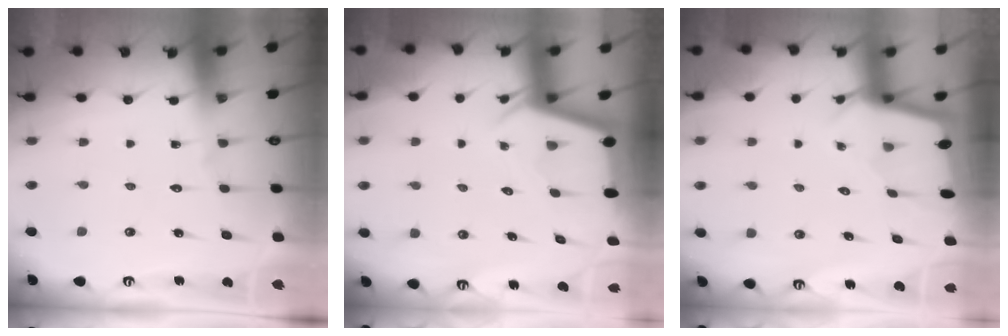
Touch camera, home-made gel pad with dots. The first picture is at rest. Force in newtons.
{"total": 2.3, "press": 2.3, "slide": 0.2}
{"total": 2.1, "press": 2.1, "slide": 0.2}